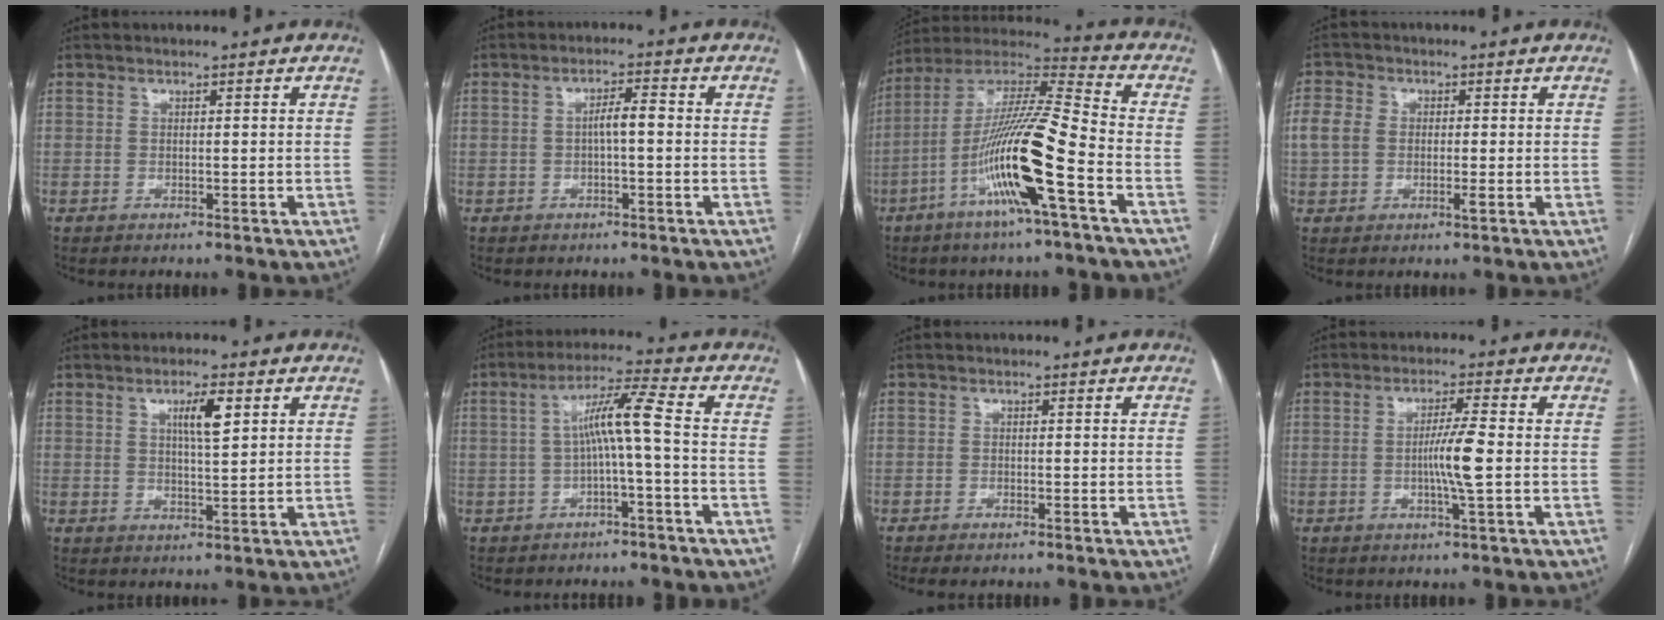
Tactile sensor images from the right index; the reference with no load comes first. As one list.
[{"total": 3.1, "force": [-0.2, 0.5, 3.0], "torque": [-0.049, 0.009, -0.003]}, {"total": 17.5, "force": [-6.2, 0.1, 16.3], "torque": [-0.318, -0.002, -0.122]}, {"total": 5.0, "force": [-0.2, 3.3, 3.7], "torque": [-0.083, 0.010, -0.008]}, {"total": 4.7, "force": [1.9, 0.7, 4.2], "torque": [-0.071, 0.001, 0.034]}, {"total": 6.9, "force": [-0.7, -0.4, 6.9], "torque": [-0.120, 0.027, -0.009]}, {"total": 1.5, "force": [-1.3, 0.2, 0.7], "torque": [-0.011, -0.003, -0.017]}, {"total": 5.5, "force": [-0.7, -0.6, 5.4], "torque": [-0.098, -0.003, -0.016]}]